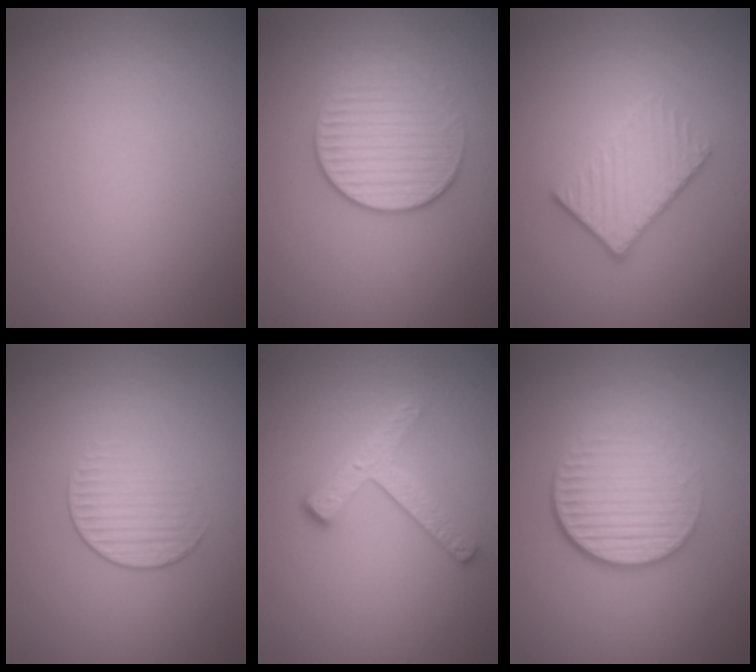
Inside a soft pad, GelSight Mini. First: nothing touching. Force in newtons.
{"total": 3.3, "press": 2.9, "slide": 1.5}
{"total": 3.8, "press": 3.1, "slide": 2.1}
{"total": 1.7, "press": 1.0, "slide": 1.4}
{"total": 3.0, "press": 2.5, "slide": 1.8}
{"total": 4.6, "press": 2.8, "slide": 3.6}